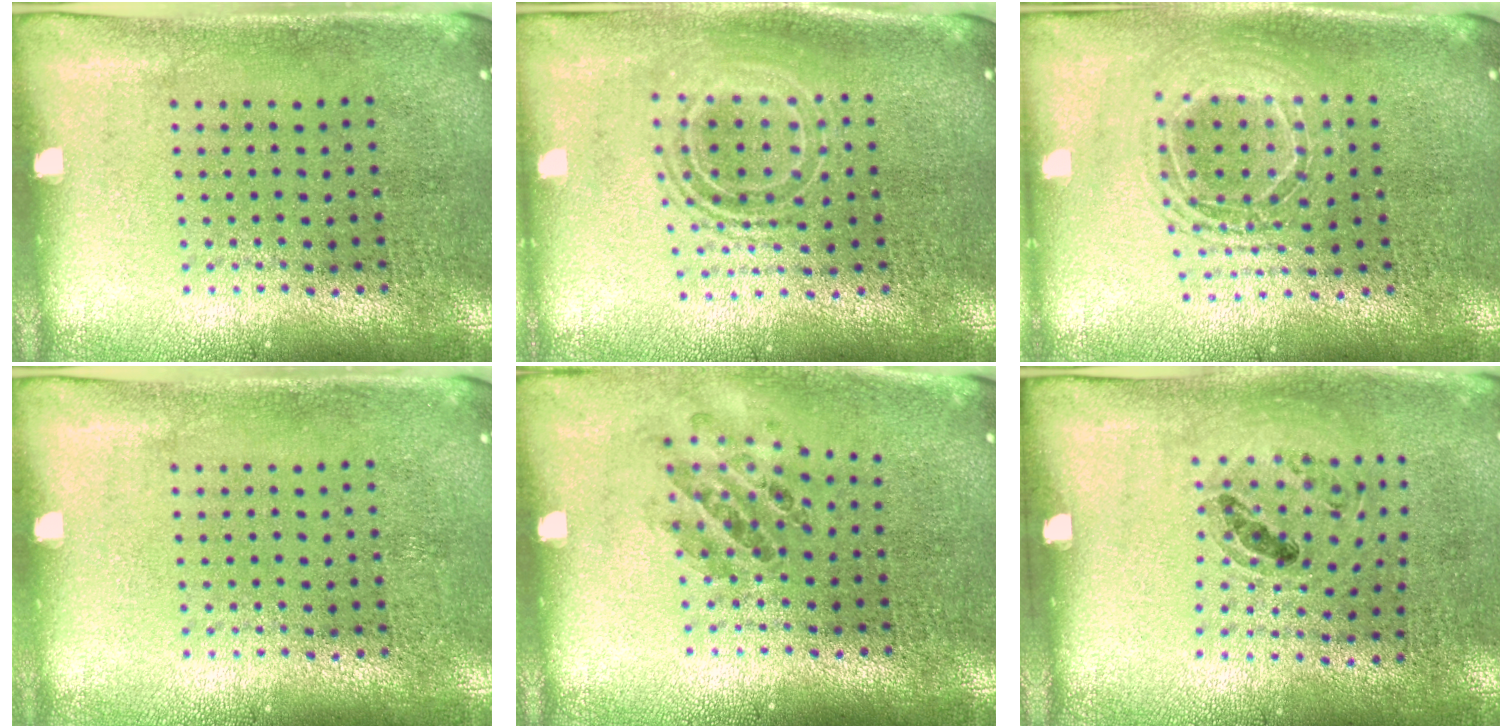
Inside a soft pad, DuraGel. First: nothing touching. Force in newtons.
{"total": 1.7, "press": 1.3, "slide": 1.0}
{"total": 1.6, "press": 1.4, "slide": 0.8}
{"total": 0.0}
{"total": 0.9, "press": 0.9, "slide": 0.0}
{"total": 1.0, "press": 0.9, "slide": 0.5}